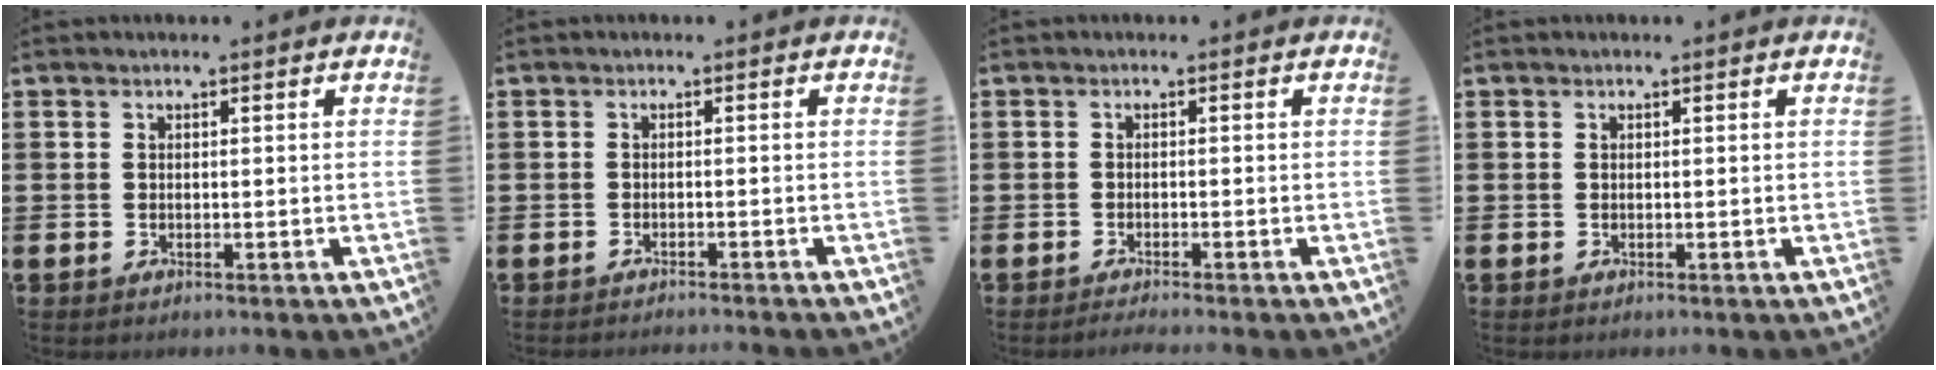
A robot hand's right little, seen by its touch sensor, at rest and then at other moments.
{"total": 0.8, "force": [-0.7, -0.2, 0.0], "torque": [0.001, 0.000, -0.016]}
{"total": 0.7, "force": [-0.6, -0.1, 0.4], "torque": [-0.006, -0.002, -0.011]}
{"total": 0.0}